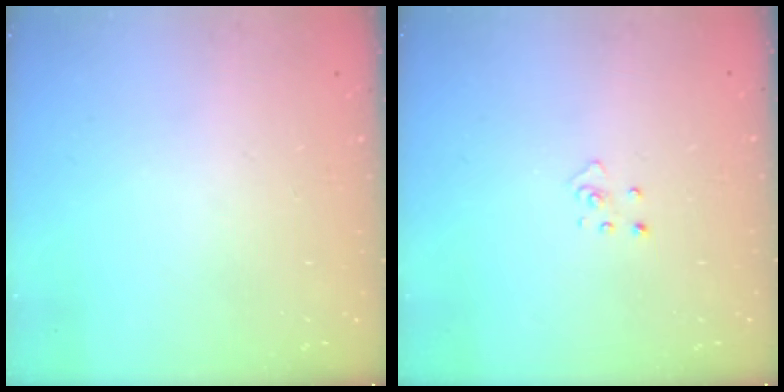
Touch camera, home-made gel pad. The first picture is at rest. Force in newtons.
{"total": 2.9, "press": 2.9, "slide": 0.2}